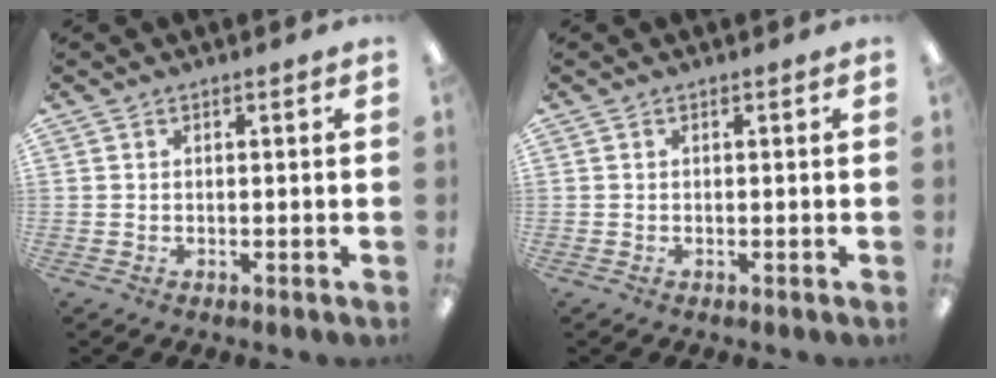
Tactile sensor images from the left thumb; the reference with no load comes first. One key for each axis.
{"total": 0.0}